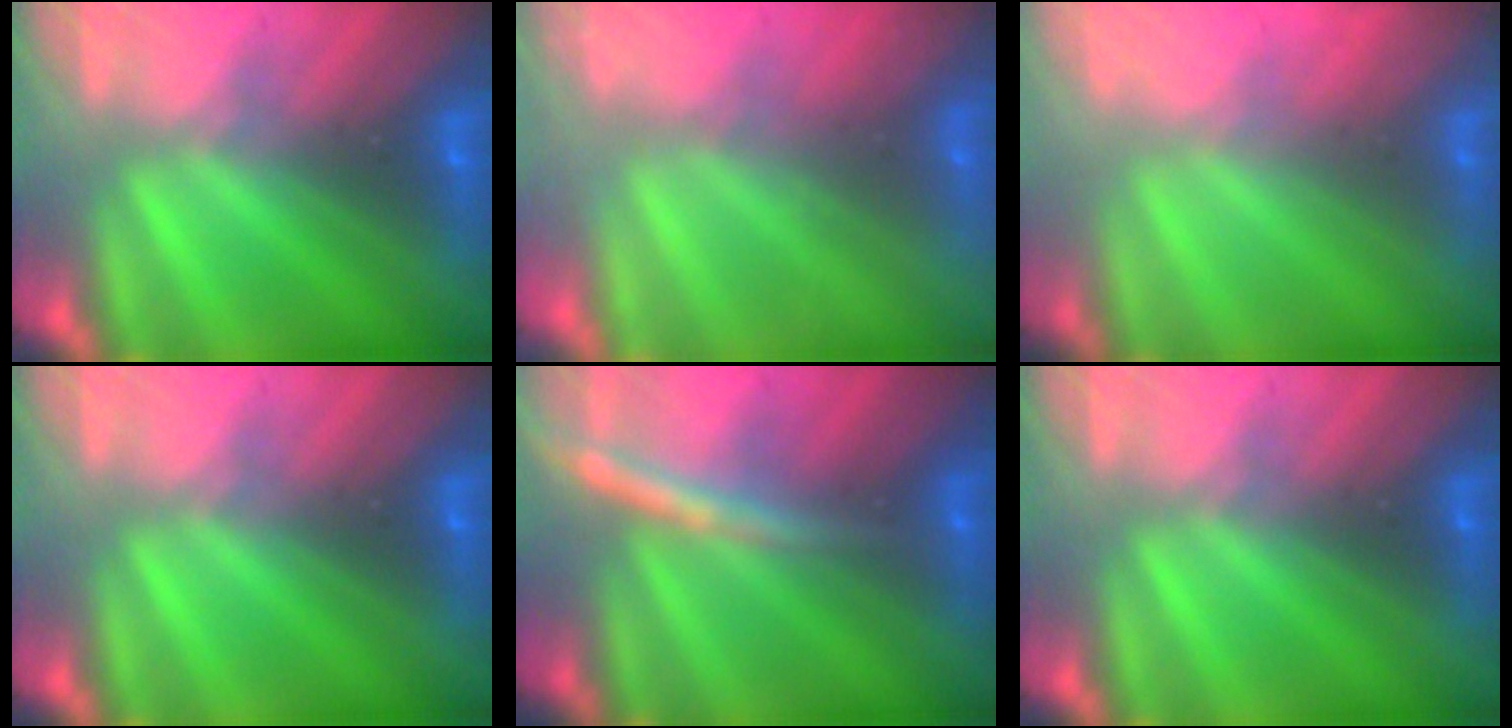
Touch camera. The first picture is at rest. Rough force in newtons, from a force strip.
{"total": 2.3}
{"total": 2.1}
{"total": 0.0}
{"total": 2.7}
{"total": 0.0}